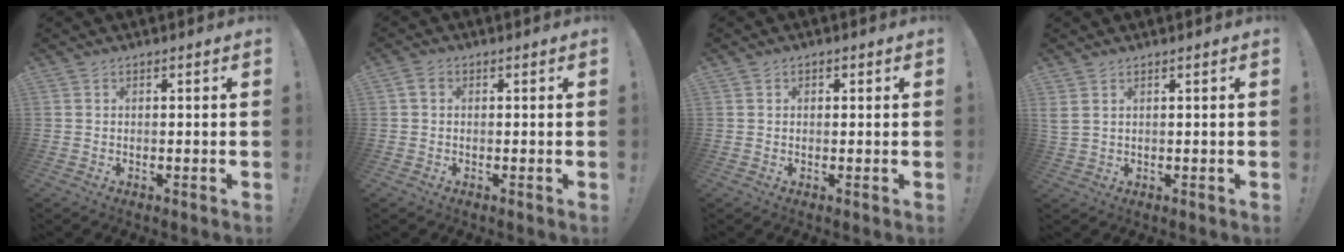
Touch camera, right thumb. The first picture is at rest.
{"total": 2.3, "force": [0.3, 1.9, 1.3], "torque": [-0.020, 0.003, 0.006]}
{"total": 0.9, "force": [0.0, 0.8, 0.4], "torque": [-0.001, 0.001, -0.001]}
{"total": 2.3, "force": [1.3, 1.0, 1.6], "torque": [-0.036, -0.002, 0.027]}